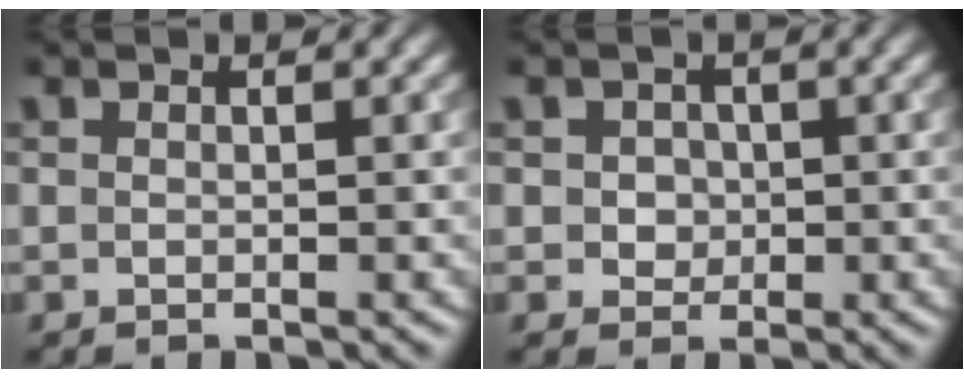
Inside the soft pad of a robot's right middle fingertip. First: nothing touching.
{"total": 1.7, "force": [0.2, 1.5, 0.6], "torque": [0.000, 0.005, 0.001]}